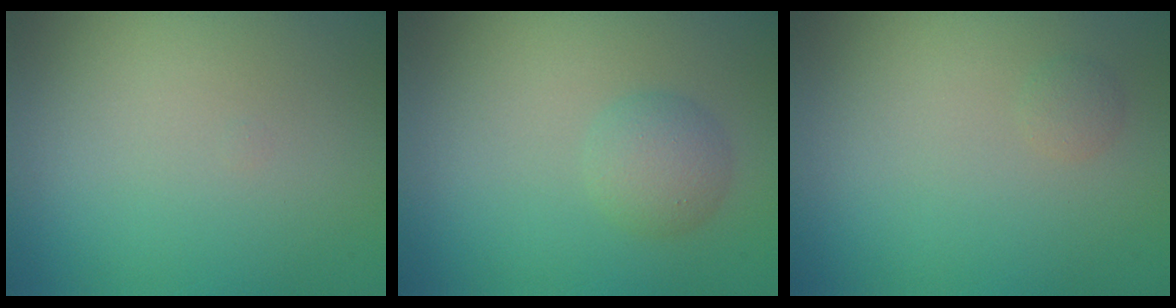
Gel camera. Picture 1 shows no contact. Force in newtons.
{"total": 2.2, "press": 2.2, "slide": 0.1}
{"total": 0.7, "press": 0.7, "slide": 0.0}